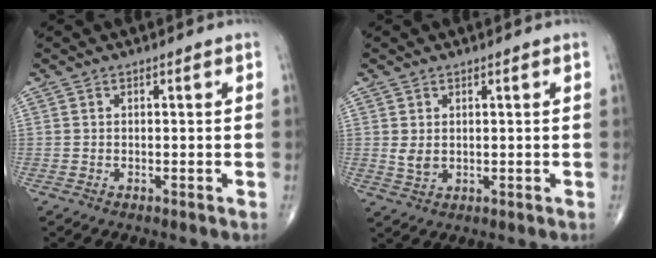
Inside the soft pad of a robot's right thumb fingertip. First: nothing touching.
{"total": 2.5, "force": [0.6, 1.7, 1.8], "torque": [-0.029, -0.007, 0.019]}